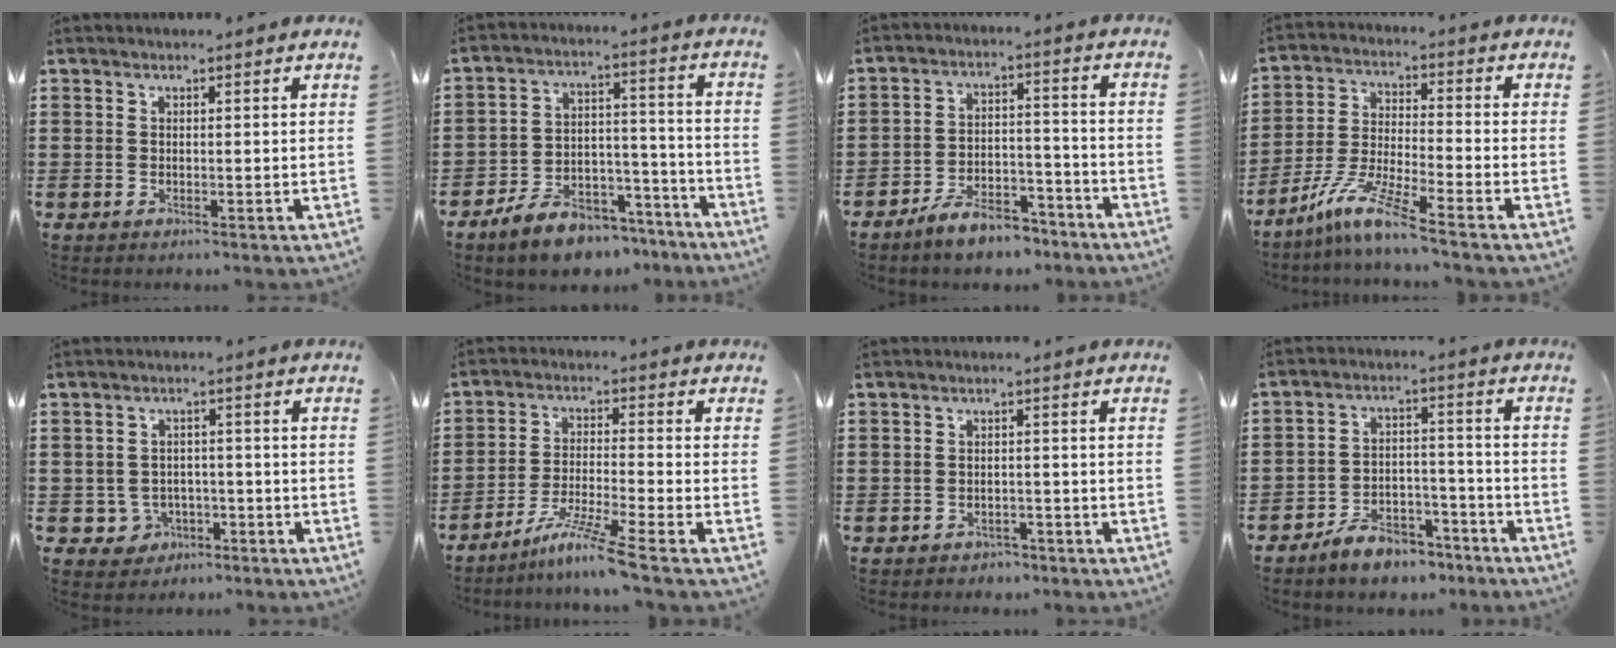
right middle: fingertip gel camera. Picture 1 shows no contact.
{"total": 8.1, "force": [-6.9, 3.2, 2.8], "torque": [-0.049, 0.034, -0.130]}
{"total": 6.7, "force": [-6.0, 1.7, 2.4], "torque": [-0.039, 0.012, -0.113]}
{"total": 8.6, "force": [-6.6, -0.1, 5.5], "torque": [-0.120, -0.013, -0.133]}
{"total": 3.1, "force": [-1.9, 2.4, 0.7], "torque": [-0.021, 0.003, -0.041]}
{"total": 7.1, "force": [-5.6, -0.7, 4.3], "torque": [-0.084, -0.014, -0.106]}
{"total": 1.5, "force": [-1.4, 0.5, -0.1], "torque": [-0.005, 0.002, -0.032]}
{"total": 6.1, "force": [-5.6, 2.0, 1.5], "torque": [-0.029, 0.016, -0.110]}